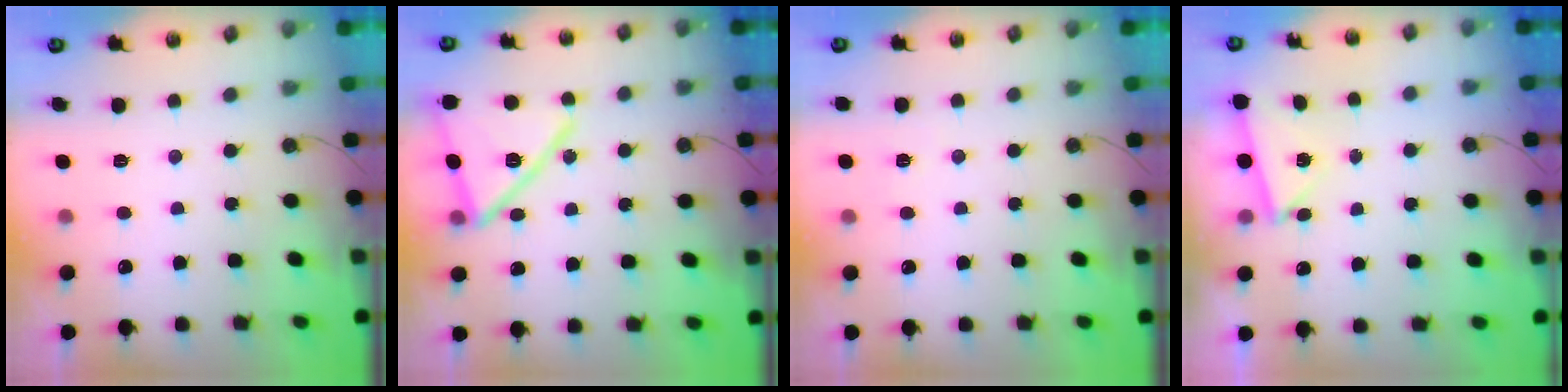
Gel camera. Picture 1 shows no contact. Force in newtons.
{"total": 17.0, "press": 17.0, "slide": 1.1}
{"total": 2.7, "press": 2.6, "slide": 0.7}
{"total": 3.0, "press": 3.0, "slide": 0.5}